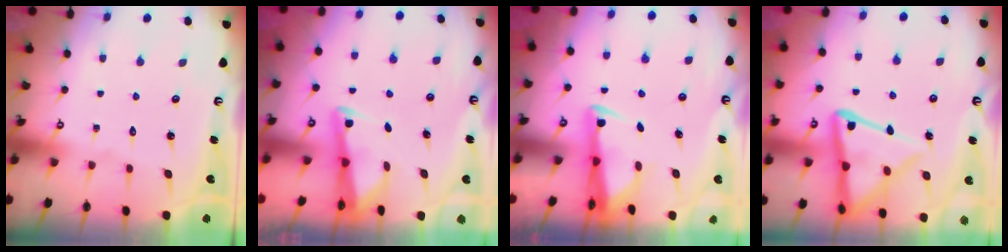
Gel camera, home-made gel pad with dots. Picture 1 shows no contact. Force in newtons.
{"total": 2.9, "press": 2.9, "slide": 0.1}
{"total": 2.9, "press": 2.9, "slide": 0.6}
{"total": 15.6, "press": 15.5, "slide": 1.5}